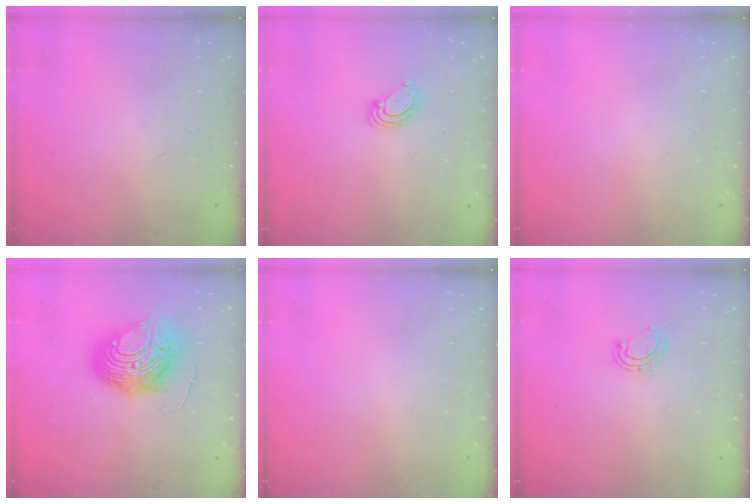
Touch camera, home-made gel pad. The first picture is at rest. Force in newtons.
{"total": 3.5, "press": 3.5, "slide": 0.3}
{"total": 0.0}
{"total": 13.6, "press": 13.5, "slide": 1.3}
{"total": 0.0}
{"total": 4.7, "press": 4.7, "slide": 0.8}